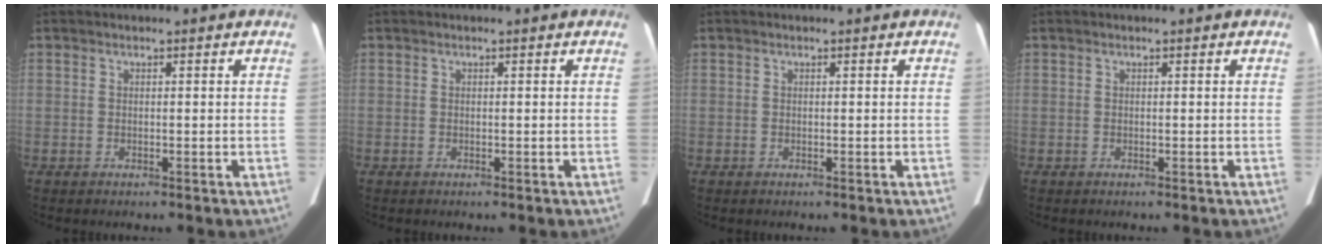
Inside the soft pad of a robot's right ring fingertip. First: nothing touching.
{"total": 0.0}
{"total": 0.0}
{"total": 0.0}